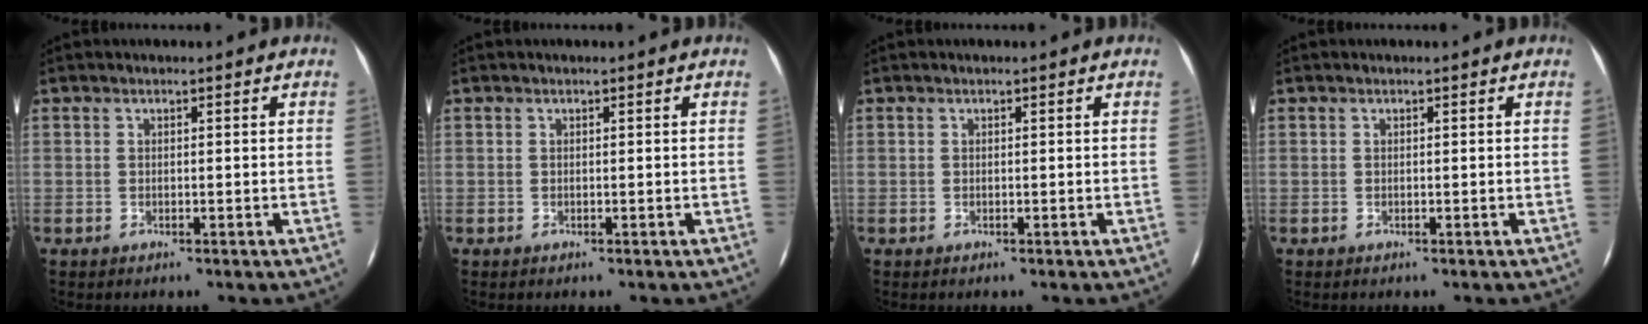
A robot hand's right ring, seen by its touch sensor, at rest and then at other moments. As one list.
[{"total": 0.0}, {"total": 0.0}, {"total": 0.0}]